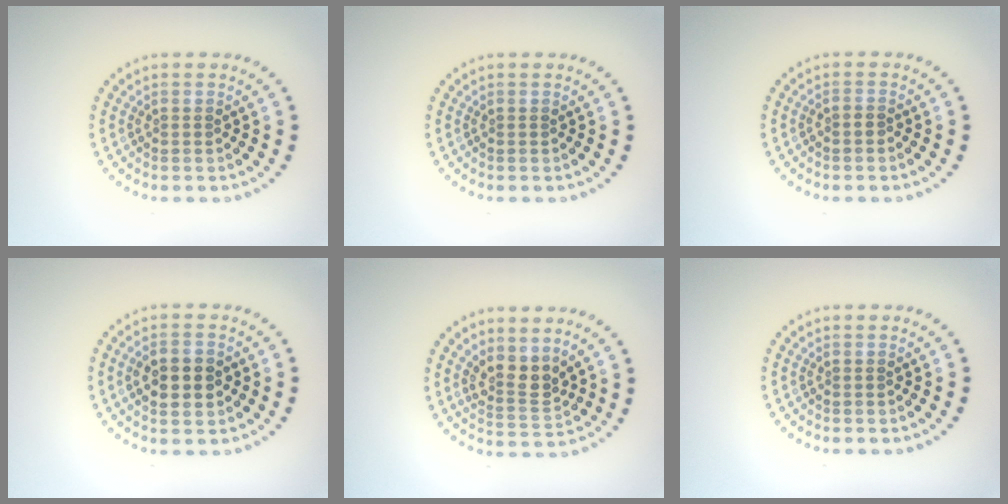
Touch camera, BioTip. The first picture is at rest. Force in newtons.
{"total": 0.0}
{"total": 0.7, "press": 0.3, "slide": 0.6}
{"total": 4.5, "press": 4.5, "slide": 0.1}
{"total": 2.7, "press": 2.3, "slide": 1.5}
{"total": 0.0}